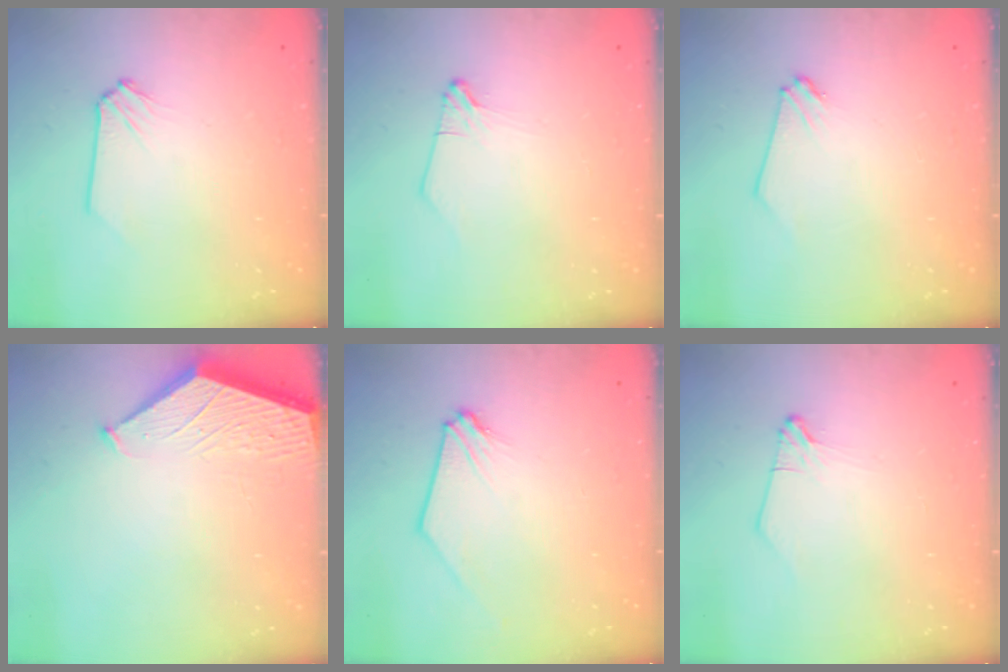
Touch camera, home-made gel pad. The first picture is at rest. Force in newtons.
{"total": 1.0, "press": 1.0, "slide": 0.1}
{"total": 0.0}
{"total": 2.1, "press": 2.1, "slide": 0.2}
{"total": 0.0}
{"total": 1.0, "press": 1.0, "slide": 0.1}